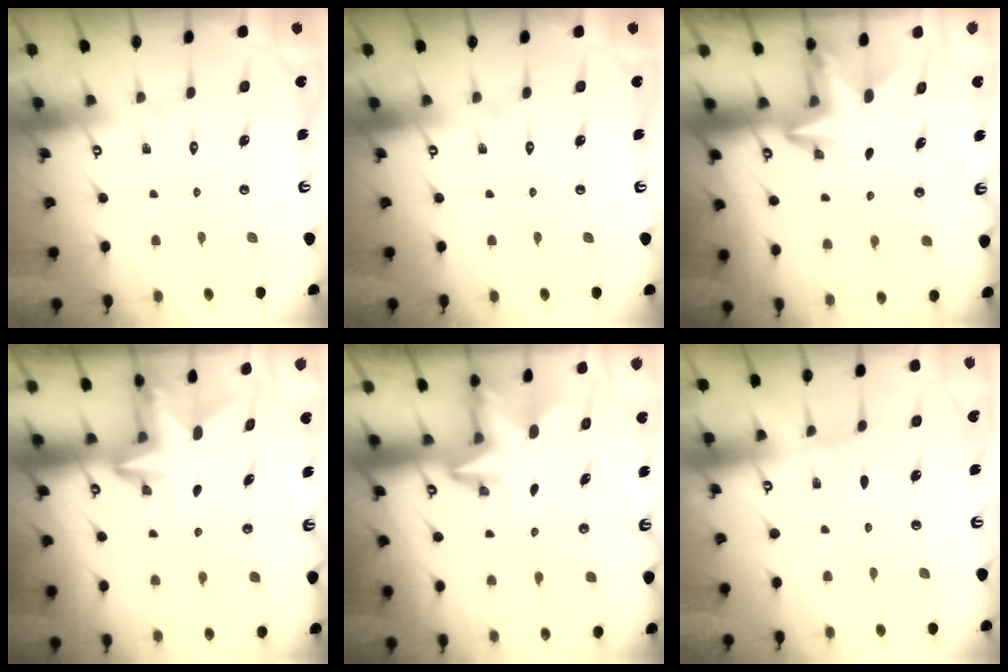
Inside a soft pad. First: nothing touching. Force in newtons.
{"total": 0.0}
{"total": 3.6, "press": 3.6, "slide": 0.2}
{"total": 3.0, "press": 3.0, "slide": 0.3}
{"total": 2.7, "press": 2.7, "slide": 0.3}
{"total": 3.0, "press": 3.0, "slide": 0.4}